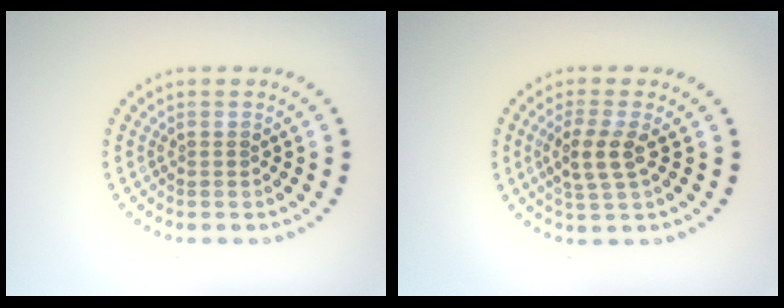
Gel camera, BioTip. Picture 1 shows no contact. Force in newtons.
{"total": 3.0, "press": 2.8, "slide": 1.1}